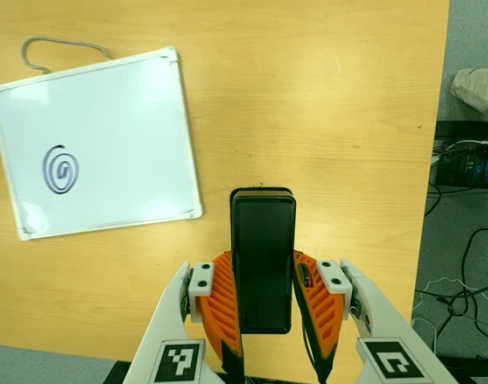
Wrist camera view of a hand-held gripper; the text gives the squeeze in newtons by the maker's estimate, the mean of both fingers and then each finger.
{"total": 5.0, "left": 3.4, "right": 6.5}